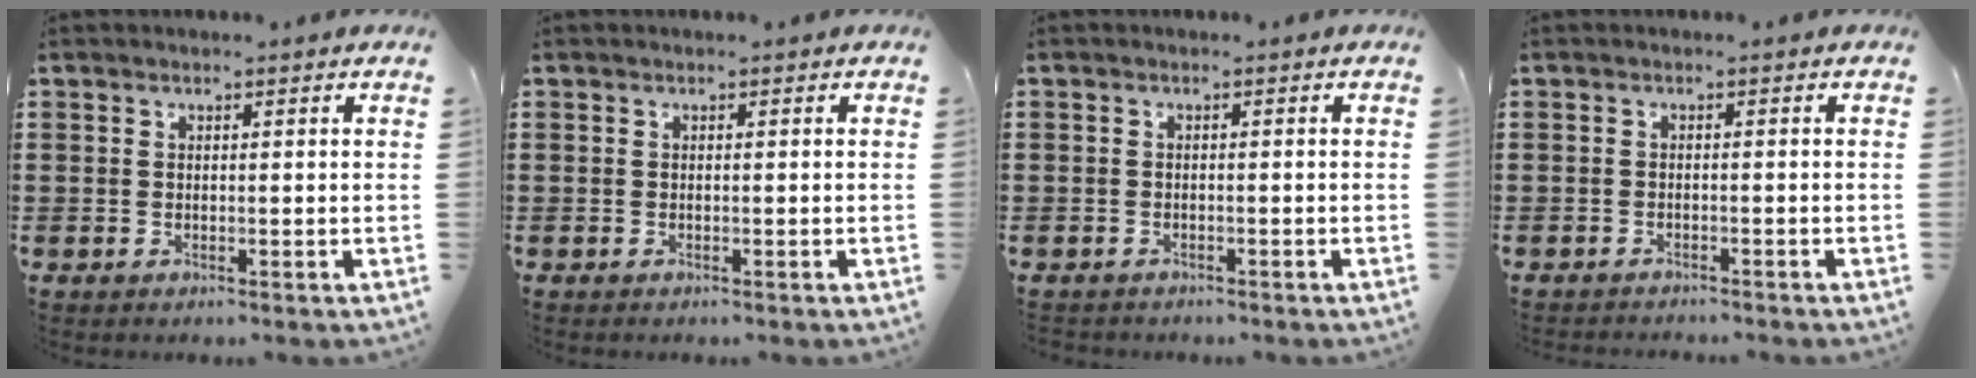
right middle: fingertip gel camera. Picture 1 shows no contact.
{"total": 0.0}
{"total": 1.3, "force": [-1.1, 0.6, -0.2], "torque": [0.002, 0.003, -0.026]}
{"total": 1.1, "force": [-1.1, 0.1, -0.1], "torque": [-0.002, 0.003, -0.025]}